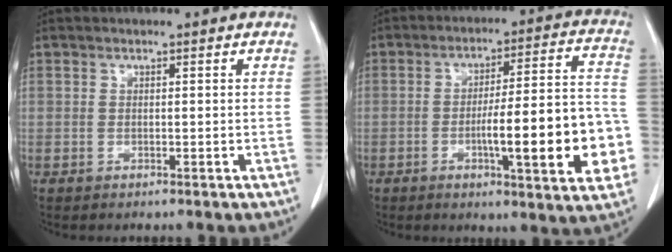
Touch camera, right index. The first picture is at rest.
{"total": 17.2, "force": [-4.4, 2.5, 16.5], "torque": [-0.196, 0.021, -0.055]}